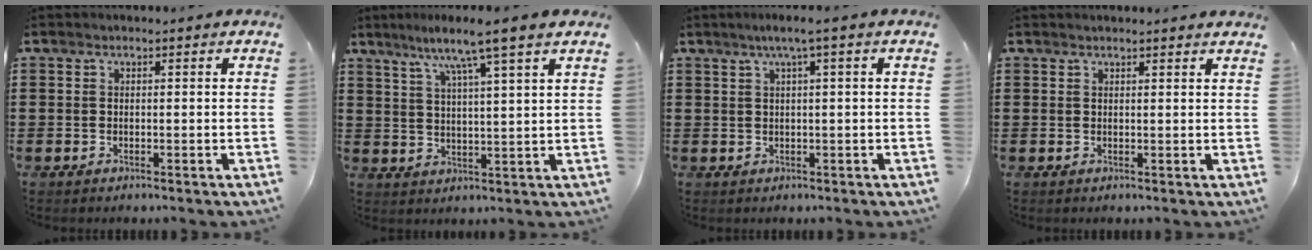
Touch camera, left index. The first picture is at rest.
{"total": 6.9, "force": [5.2, -1.1, 4.4], "torque": [-0.103, -0.023, 0.082]}
{"total": 2.4, "force": [0.8, -0.3, 2.2], "torque": [-0.041, -0.003, 0.013]}
{"total": 1.3, "force": [1.2, -0.1, 0.3], "torque": [-0.007, -0.001, 0.024]}